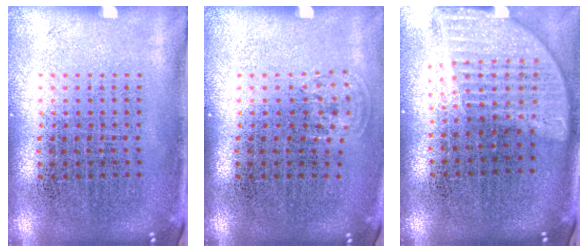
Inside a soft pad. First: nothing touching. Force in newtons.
{"total": 0.8, "press": 0.6, "slide": 0.5}
{"total": 1.9, "press": 1.5, "slide": 1.2}